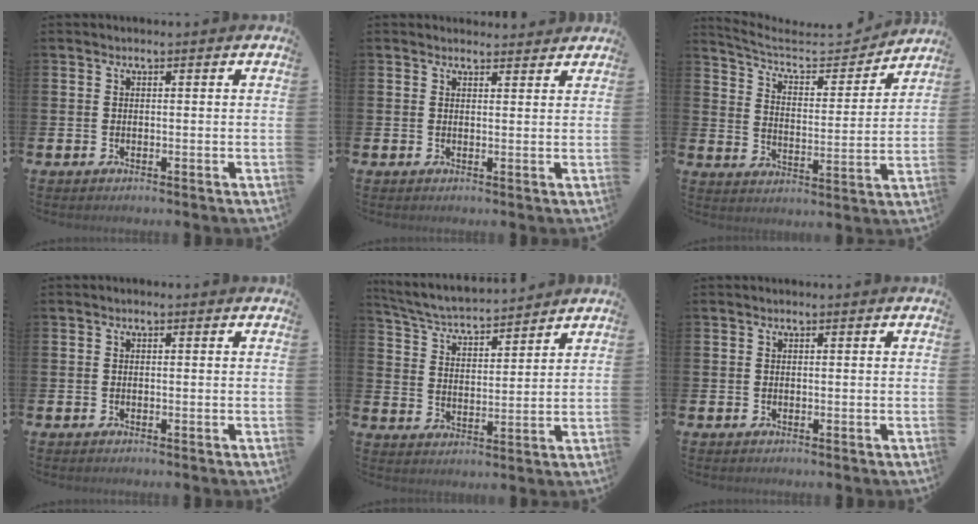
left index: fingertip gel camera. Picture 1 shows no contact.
{"total": 1.8, "force": [1.7, 0.4, -0.1], "torque": [0.007, -0.007, 0.030]}
{"total": 7.0, "force": [6.3, 2.1, 2.1], "torque": [-0.072, -0.046, 0.105]}
{"total": 0.0}
{"total": 5.2, "force": [5.1, 0.4, 1.1], "torque": [-0.048, -0.036, 0.087]}
{"total": 0.0}